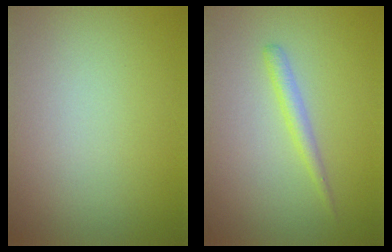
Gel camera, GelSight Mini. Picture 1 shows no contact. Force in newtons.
{"total": 1.4, "press": 1.4, "slide": 0.1}